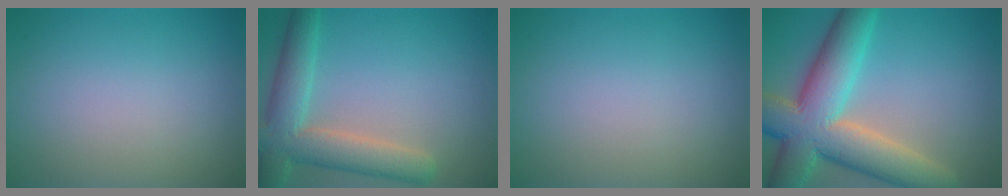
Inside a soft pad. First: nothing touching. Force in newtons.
{"total": 6.5, "press": 6.4, "slide": 0.8}
{"total": 0.0}
{"total": 11.2, "press": 11.2, "slide": 1.0}